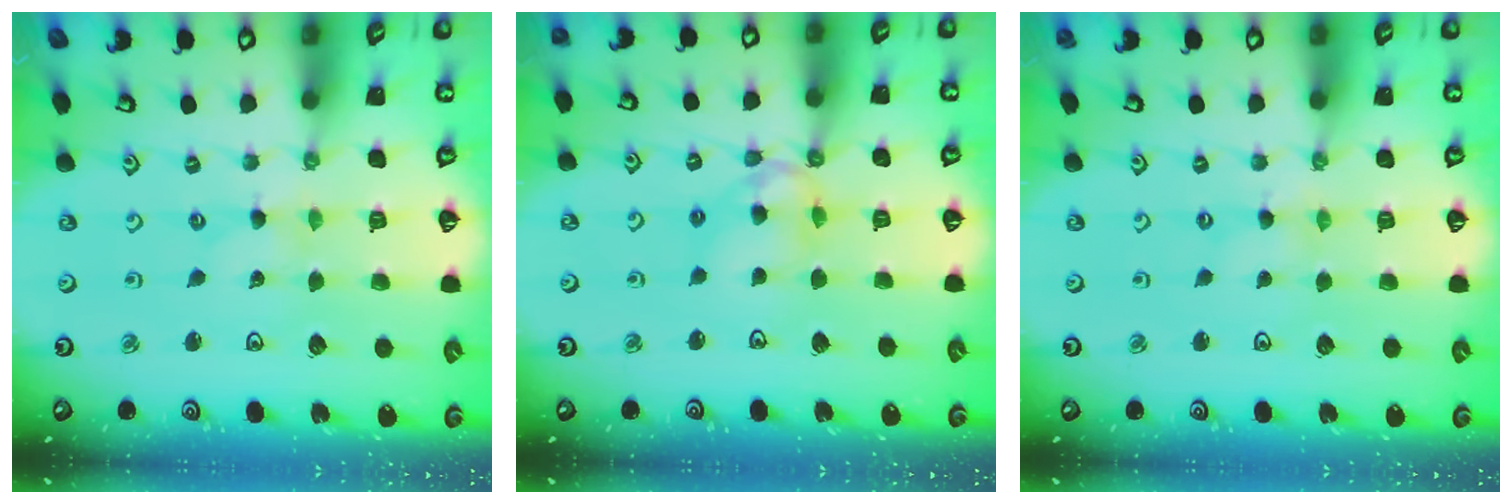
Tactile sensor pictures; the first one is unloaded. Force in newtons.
{"total": 10.6, "press": 10.5, "slide": 1.1}
{"total": 0.5, "press": 0.5, "slide": 0.1}